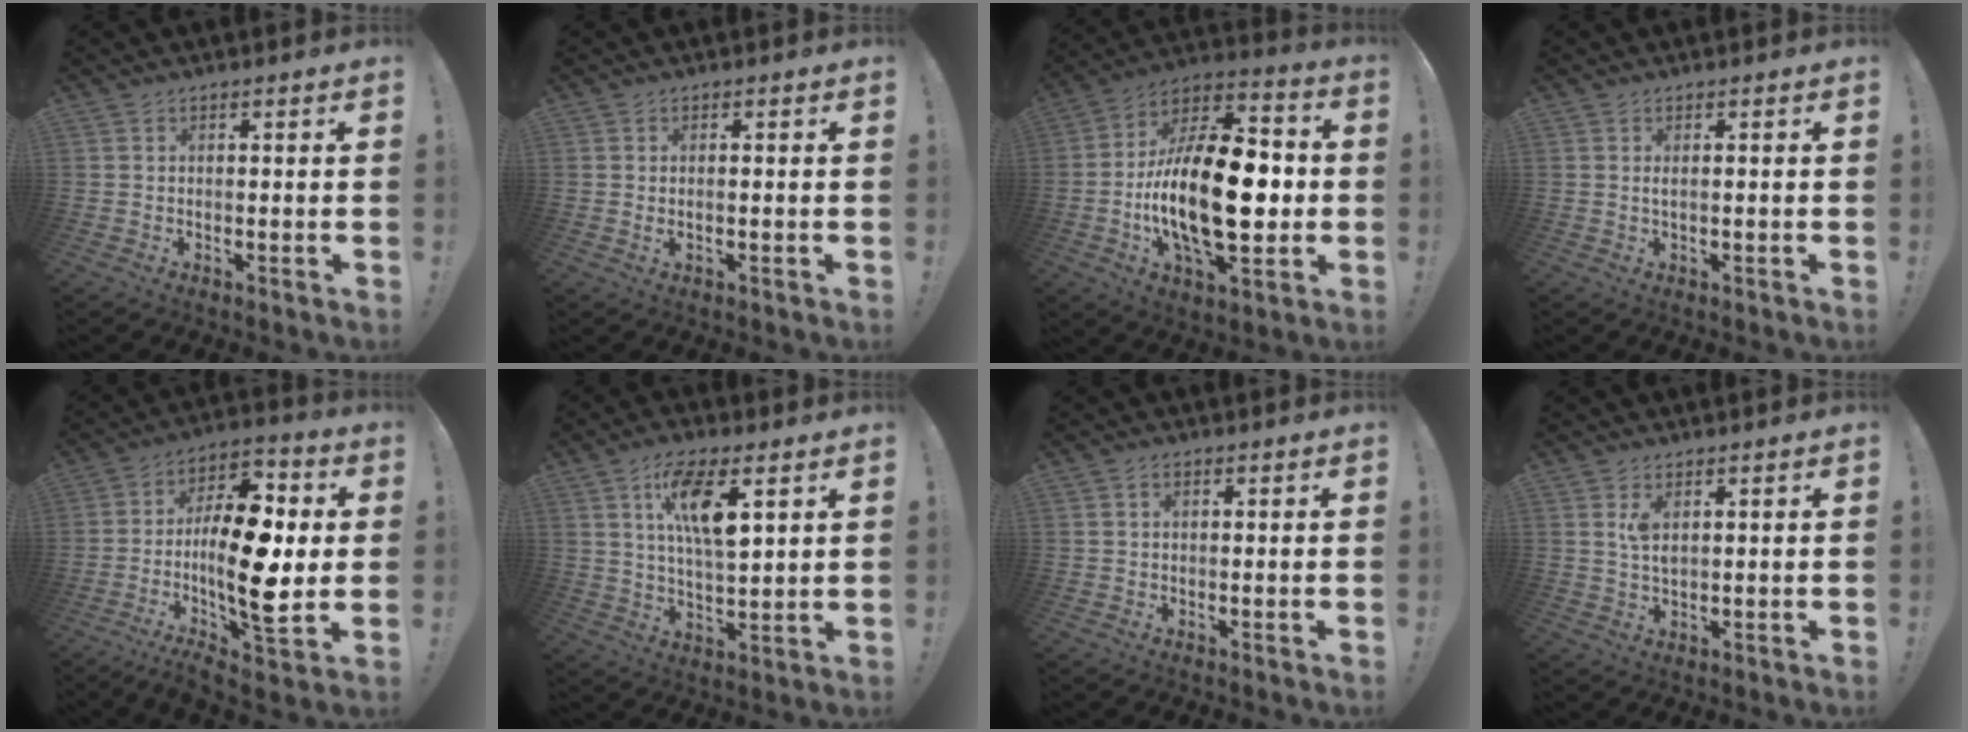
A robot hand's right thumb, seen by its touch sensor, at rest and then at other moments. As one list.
[{"total": 1.0, "force": [-0.3, -0.1, 0.9], "torque": [-0.015, -0.002, -0.007]}, {"total": 25.4, "force": [-3.4, 11.5, 22.4], "torque": [-0.413, 0.004, -0.056]}, {"total": 1.1, "force": [0.0, -0.2, 1.0], "torque": [-0.017, -0.002, -0.002]}, {"total": 18.9, "force": [-1.7, 6.9, 17.5], "torque": [-0.322, -0.001, -0.031]}, {"total": 12.7, "force": [5.3, 4.7, 10.5], "torque": [-0.182, -0.009, 0.092]}, {"total": 1.1, "force": [0.4, 0.7, 0.7], "torque": [-0.007, 0.000, 0.007]}, {"total": 3.5, "force": [1.5, 1.4, 2.9], "torque": [-0.051, -0.002, 0.024]}]